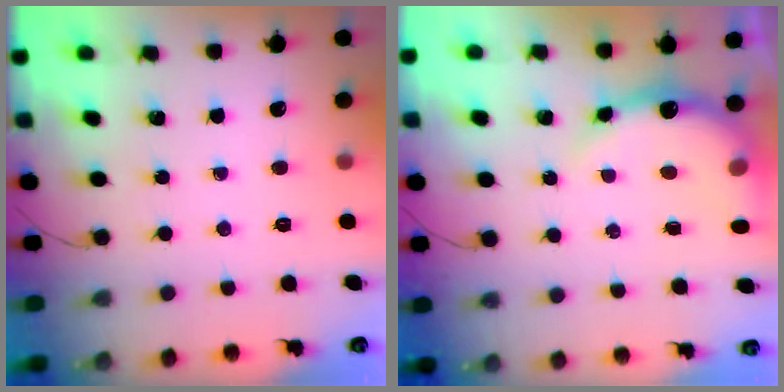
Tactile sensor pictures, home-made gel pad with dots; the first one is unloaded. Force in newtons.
{"total": 8.2, "press": 8.1, "slide": 1.2}